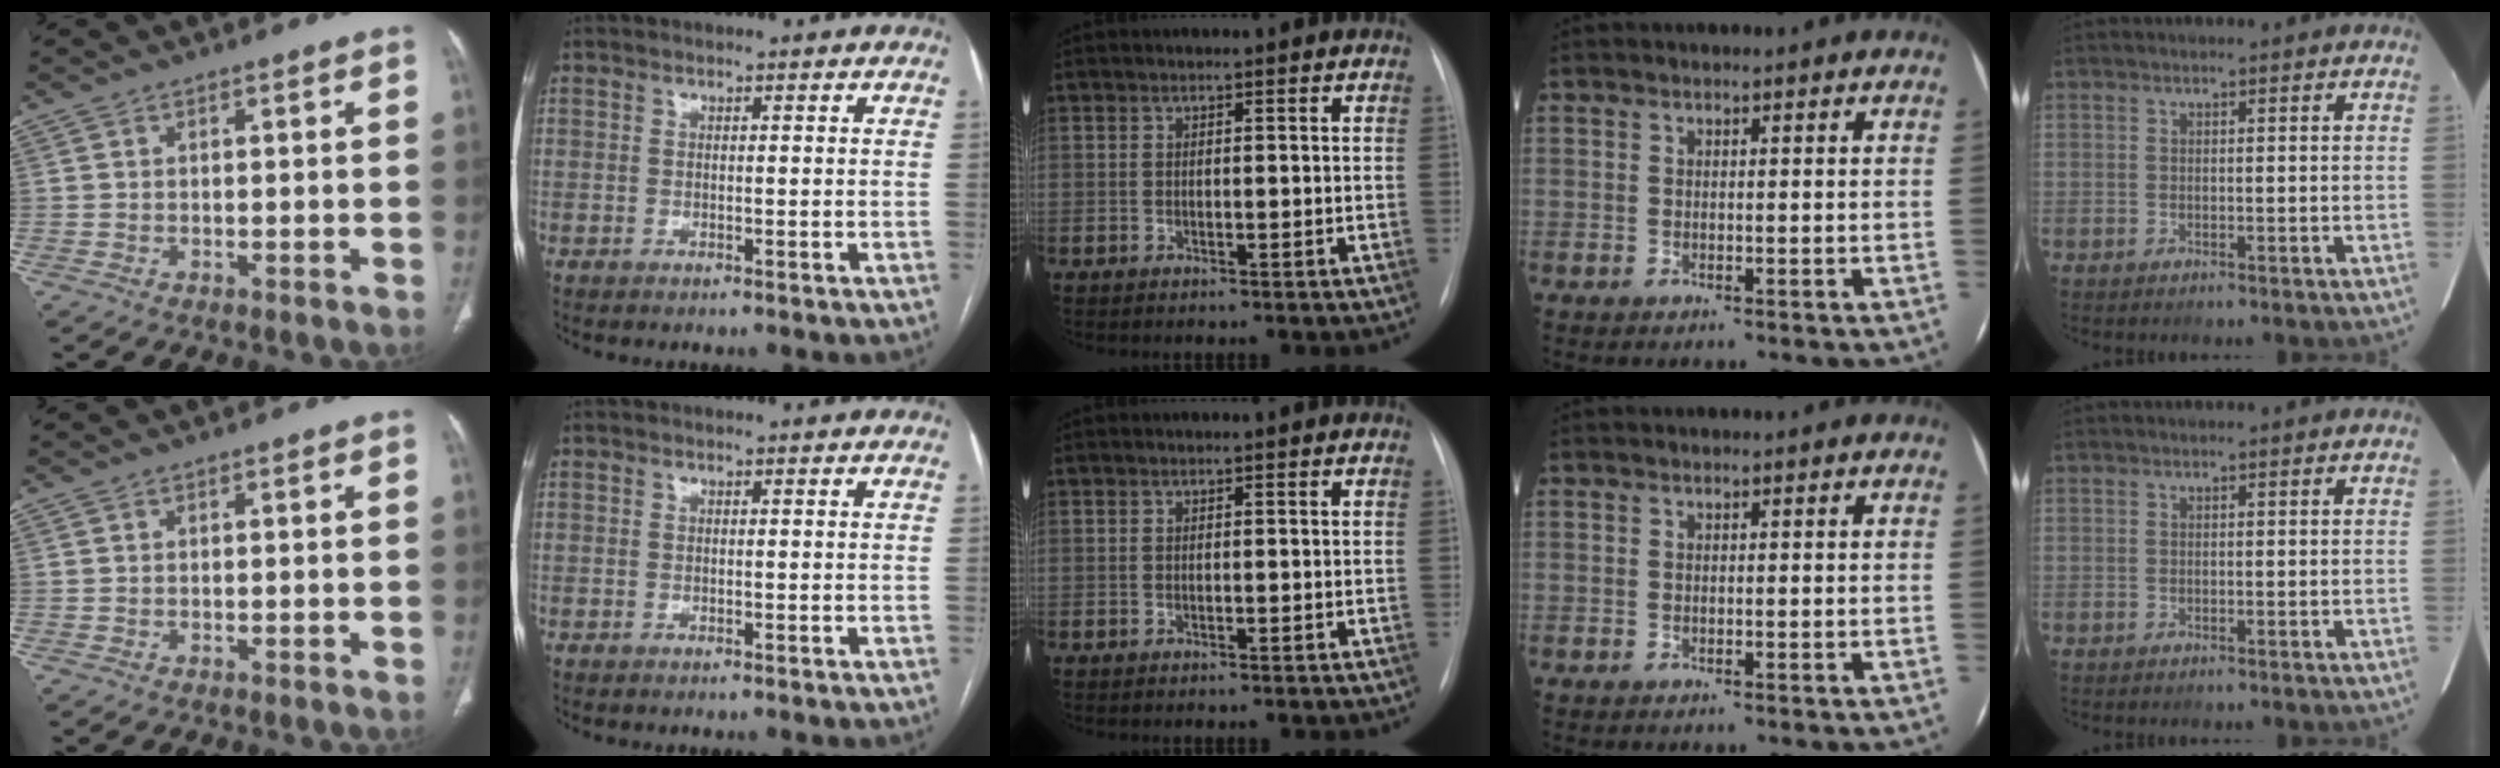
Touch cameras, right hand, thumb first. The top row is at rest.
{}